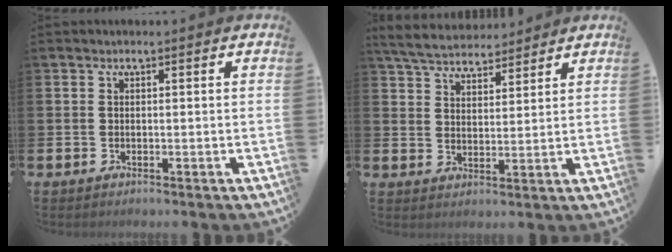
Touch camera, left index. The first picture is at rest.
{"total": 5.8, "force": [5.6, 1.2, 0.9], "torque": [-0.044, -0.022, 0.104]}